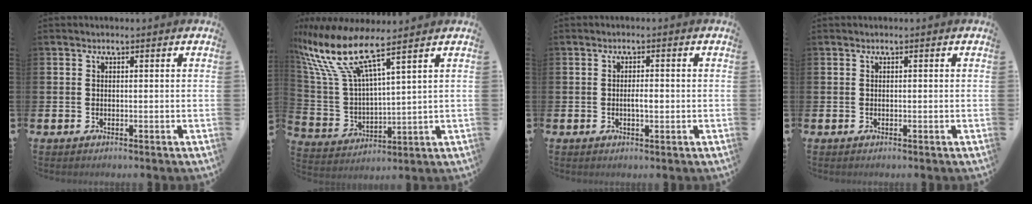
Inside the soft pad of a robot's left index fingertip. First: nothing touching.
{"total": 10.1, "force": [7.9, 2.0, 6.0], "torque": [-0.150, -0.041, 0.132]}
{"total": 1.8, "force": [-0.2, 0.7, 1.7], "torque": [-0.016, -0.002, -0.008]}
{"total": 0.0}